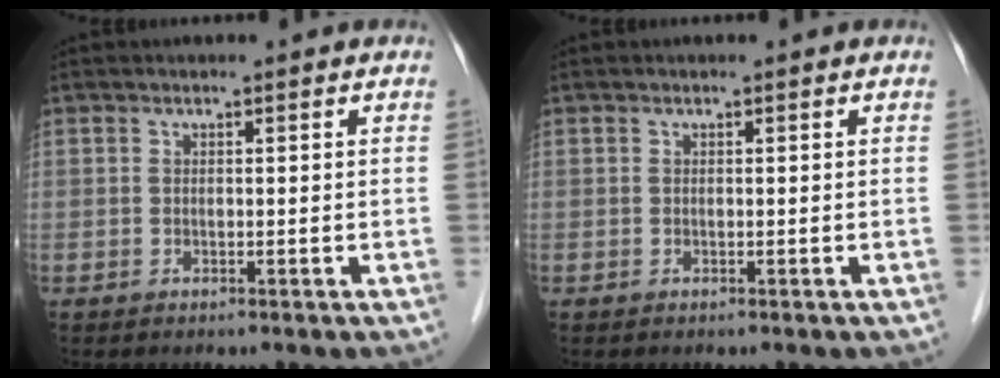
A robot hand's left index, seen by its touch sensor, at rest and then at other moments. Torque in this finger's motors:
{"motor_torque": [-0.02, 0.02, 0.03, 0.00]}